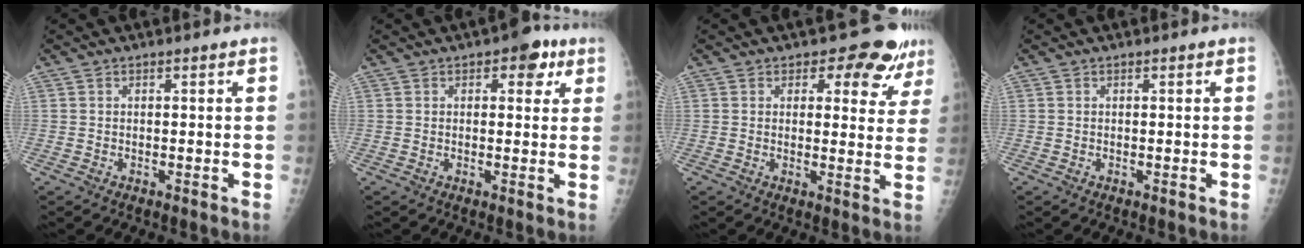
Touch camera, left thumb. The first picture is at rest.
{"total": 5.2, "force": [2.4, 3.1, 3.5], "torque": [-0.009, -0.002, 0.020]}
{"total": 8.4, "force": [5.8, 4.7, 3.9], "torque": [-0.006, -0.032, 0.056]}
{"total": 0.0}